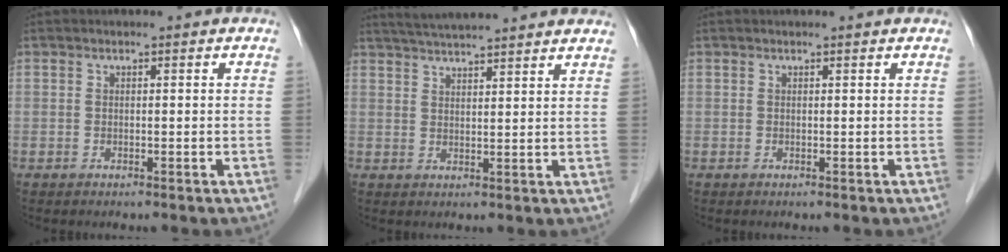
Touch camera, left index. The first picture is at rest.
{"total": 12.9, "force": [11.7, 0.5, 5.4], "torque": [-0.091, 0.034, 0.159]}
{"total": 0.9, "force": [0.8, 0.0, 0.2], "torque": [-0.010, 0.003, 0.007]}